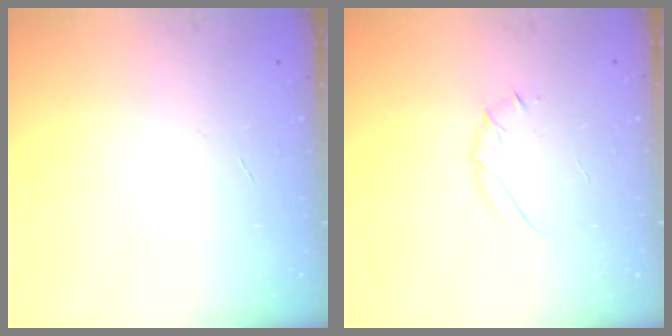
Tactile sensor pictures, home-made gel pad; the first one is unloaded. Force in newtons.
{"total": 2.7, "press": 2.6, "slide": 0.8}